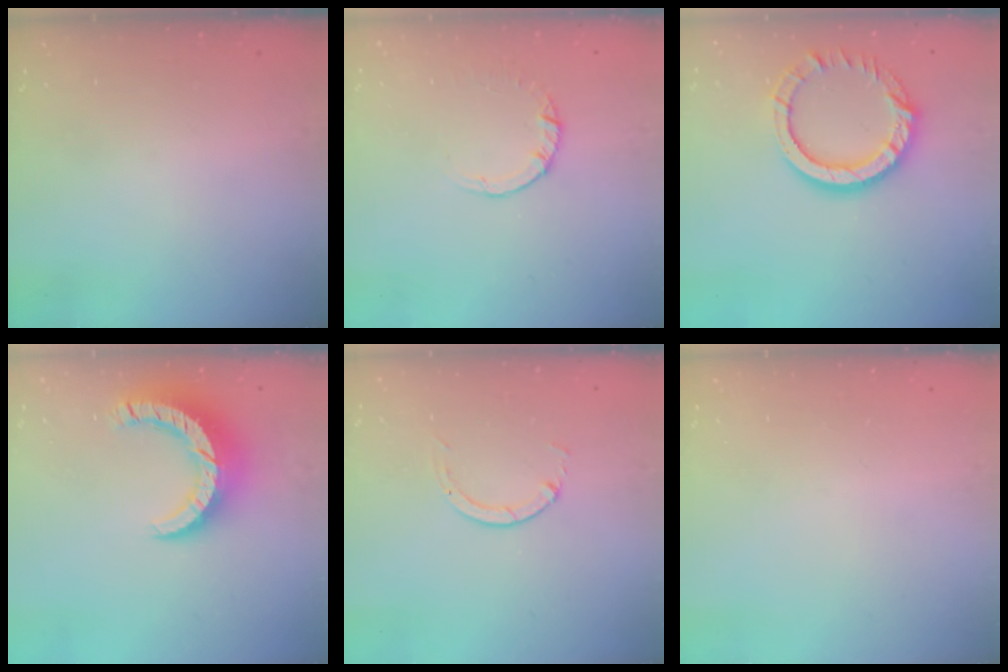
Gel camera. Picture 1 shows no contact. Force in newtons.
{"total": 2.5, "press": 2.5, "slide": 0.2}
{"total": 12.8, "press": 12.7, "slide": 1.4}
{"total": 12.0, "press": 12.0, "slide": 1.2}
{"total": 1.3, "press": 1.2, "slide": 0.3}
{"total": 0.0}